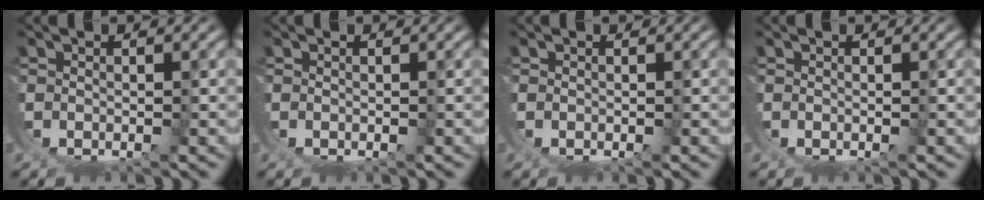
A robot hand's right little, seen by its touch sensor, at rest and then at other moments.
{"total": 0.0}
{"total": 0.0}
{"total": 0.0}